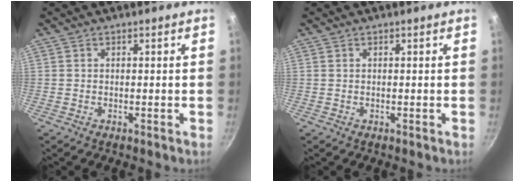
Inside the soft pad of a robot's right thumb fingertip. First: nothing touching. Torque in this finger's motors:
{"motor_torque": [0.00, -0.07, 0.42, -0.04, 0.00]}